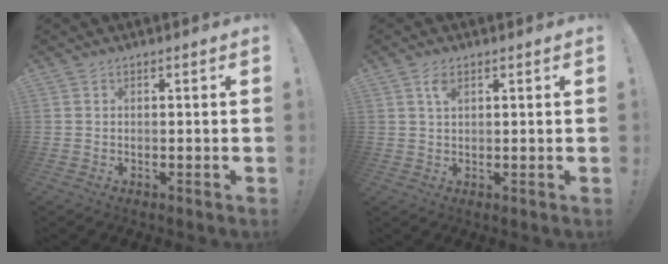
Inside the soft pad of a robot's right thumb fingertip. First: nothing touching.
{"total": 3.3, "force": [1.6, 1.6, 2.4], "torque": [-0.028, -0.007, 0.024]}